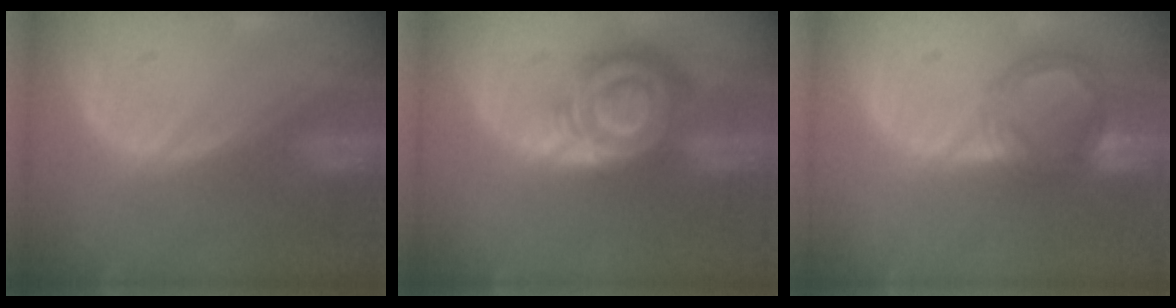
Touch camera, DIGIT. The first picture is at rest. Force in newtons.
{"total": 9.2, "press": 9.1, "slide": 0.5}
{"total": 5.9, "press": 5.9, "slide": 0.8}